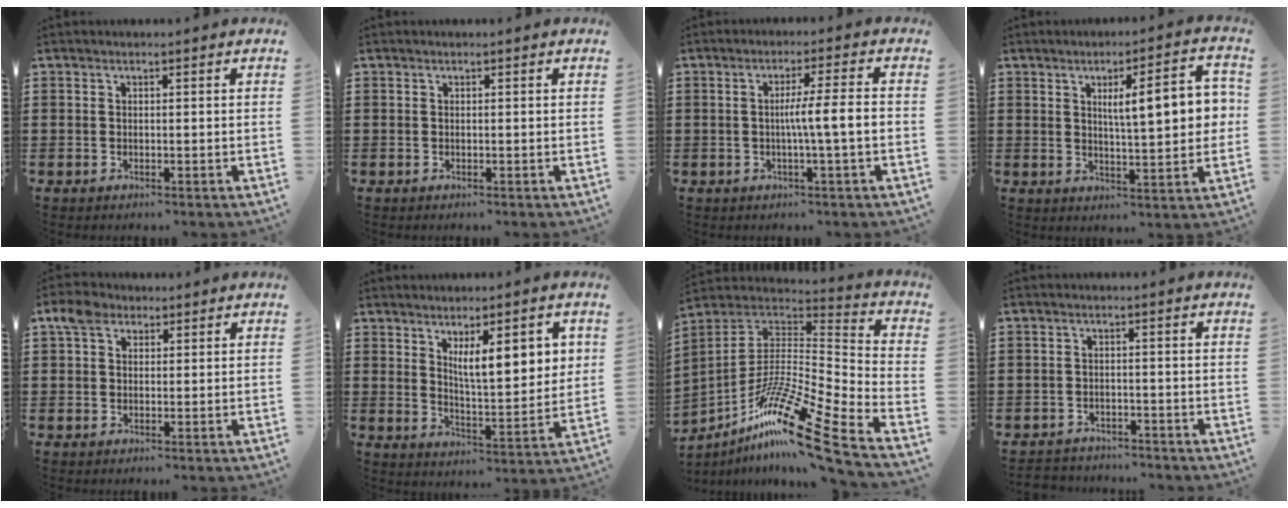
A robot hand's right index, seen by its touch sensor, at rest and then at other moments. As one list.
[{"total": 0.0}, {"total": 5.2, "force": [-0.6, -0.2, 5.1], "torque": [-0.093, -0.004, -0.016]}, {"total": 9.4, "force": [2.1, 2.4, 8.9], "torque": [-0.135, 0.001, 0.024]}, {"total": 4.0, "force": [2.1, 2.7, 2.0], "torque": [-0.052, 0.012, 0.037]}, {"total": 8.4, "force": [3.3, 2.7, 7.2], "torque": [-0.121, -0.004, 0.051]}, {"total": 16.7, "force": [-11.6, 1.0, 11.9], "torque": [-0.219, 0.014, -0.216]}, {"total": 2.3, "force": [-2.2, 0.5, -0.2], "torque": [-0.003, 0.002, -0.051]}]